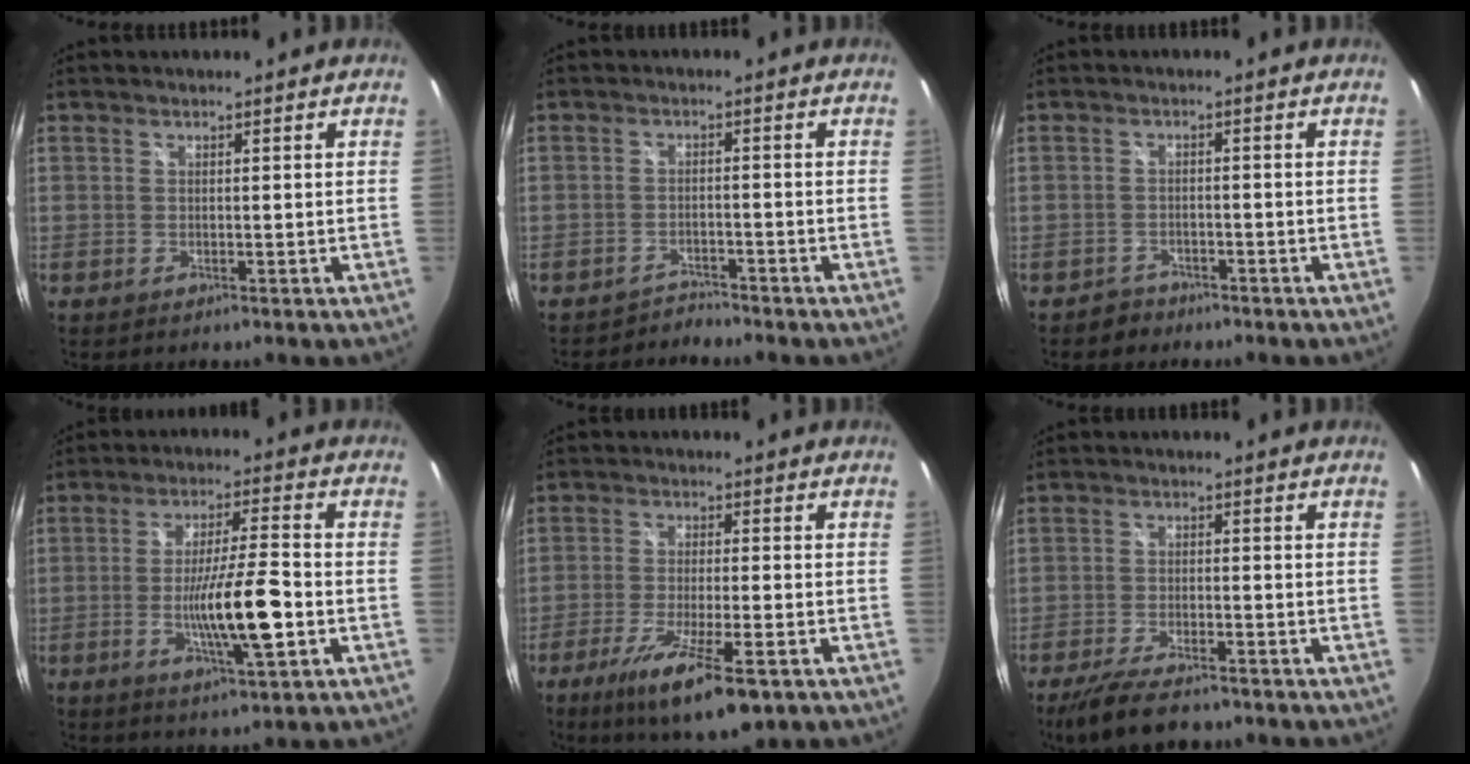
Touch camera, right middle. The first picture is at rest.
{"total": 2.8, "force": [-2.7, 0.6, -0.4], "torque": [0.004, 0.001, -0.048]}
{"total": 2.9, "force": [-2.2, 1.9, 0.0], "torque": [-0.008, 0.005, -0.035]}
{"total": 11.3, "force": [-3.2, 0.9, 10.8], "torque": [-0.193, -0.014, -0.054]}
{"total": 13.4, "force": [-7.8, 2.9, 10.4], "torque": [-0.206, -0.046, -0.132]}
{"total": 10.2, "force": [-8.2, 2.7, 5.4], "torque": [-0.127, -0.027, -0.137]}